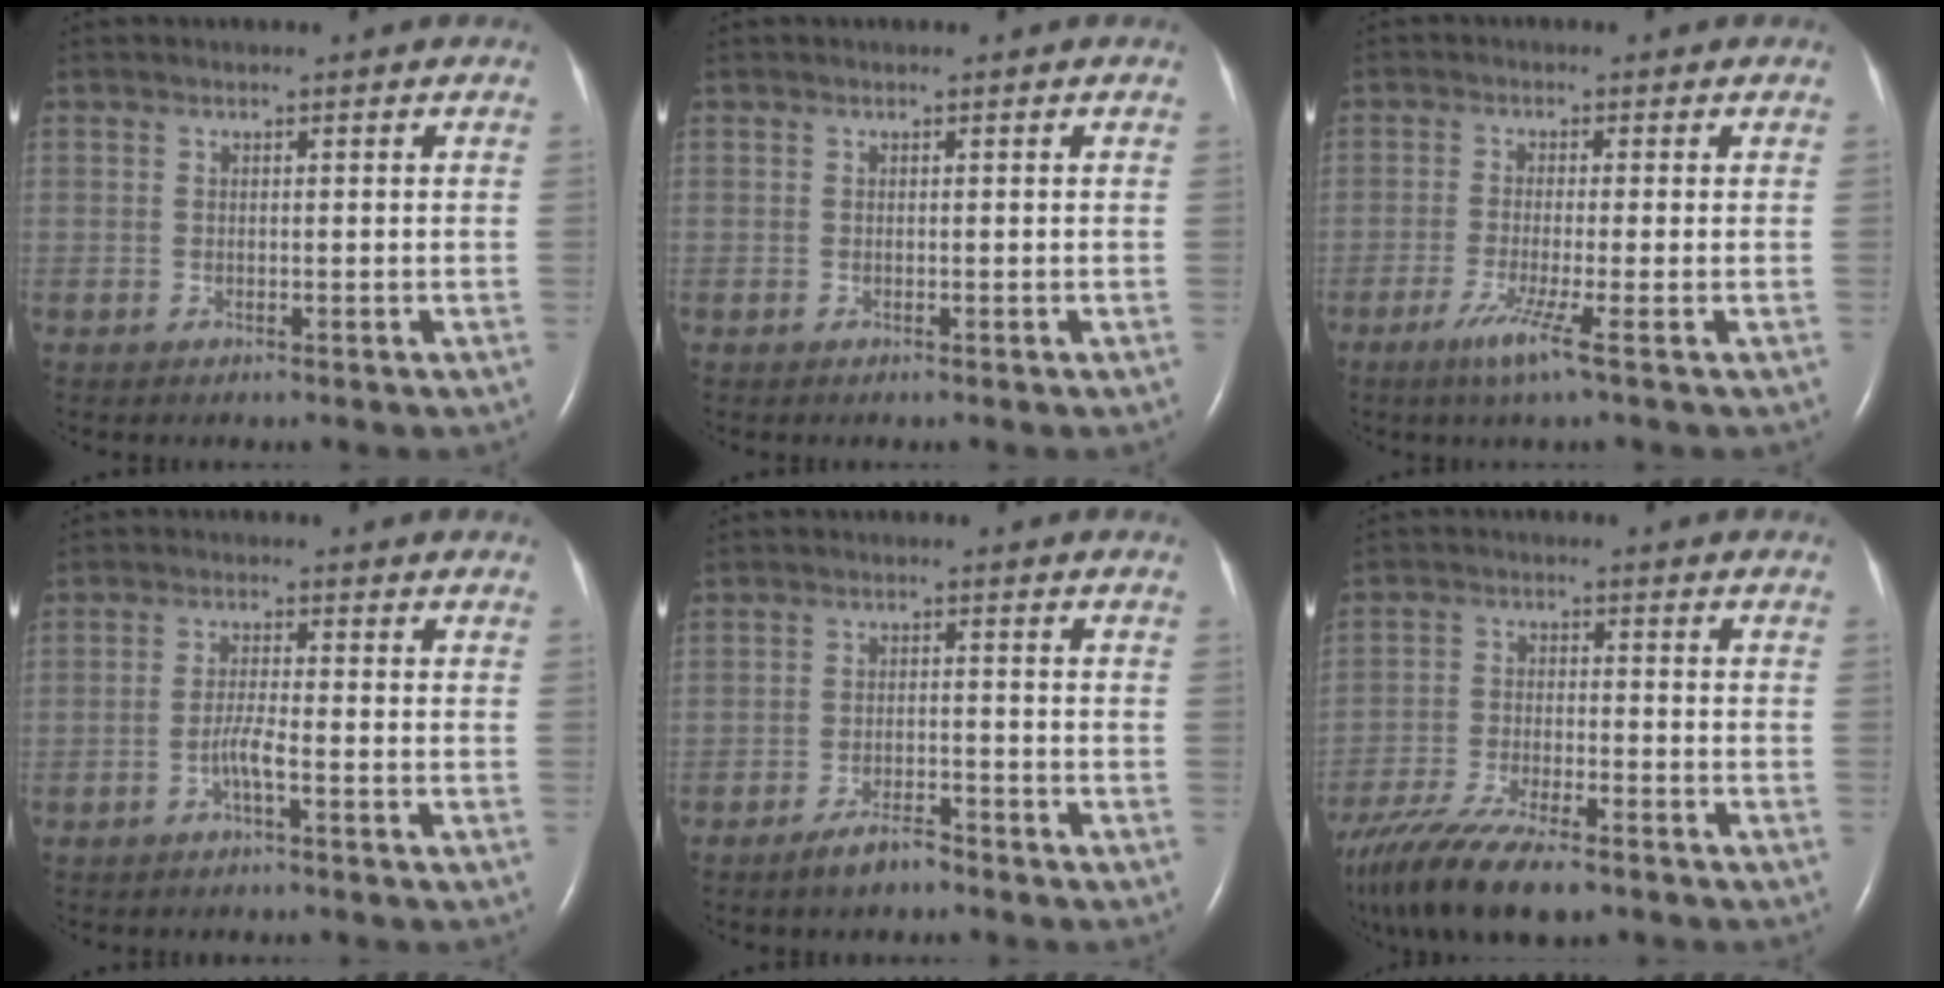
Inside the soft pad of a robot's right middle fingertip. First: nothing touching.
{"total": 0.0}
{"total": 4.7, "force": [-2.5, -0.9, 3.8], "torque": [-0.080, -0.017, -0.052]}
{"total": 2.7, "force": [-1.4, -0.1, 2.3], "torque": [-0.046, -0.001, -0.030]}
{"total": 3.8, "force": [-3.2, 0.9, 1.9], "torque": [-0.042, -0.002, -0.056]}
{"total": 16.5, "force": [-12.8, 3.9, 9.7], "torque": [-0.204, -0.034, -0.216]}